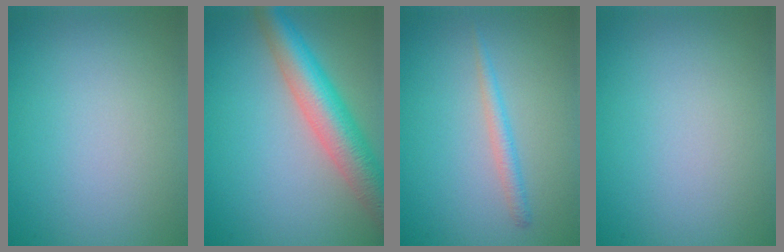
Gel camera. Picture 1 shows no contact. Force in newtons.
{"total": 7.0, "press": 7.0, "slide": 0.4}
{"total": 1.5, "press": 1.5, "slide": 0.1}
{"total": 0.0}